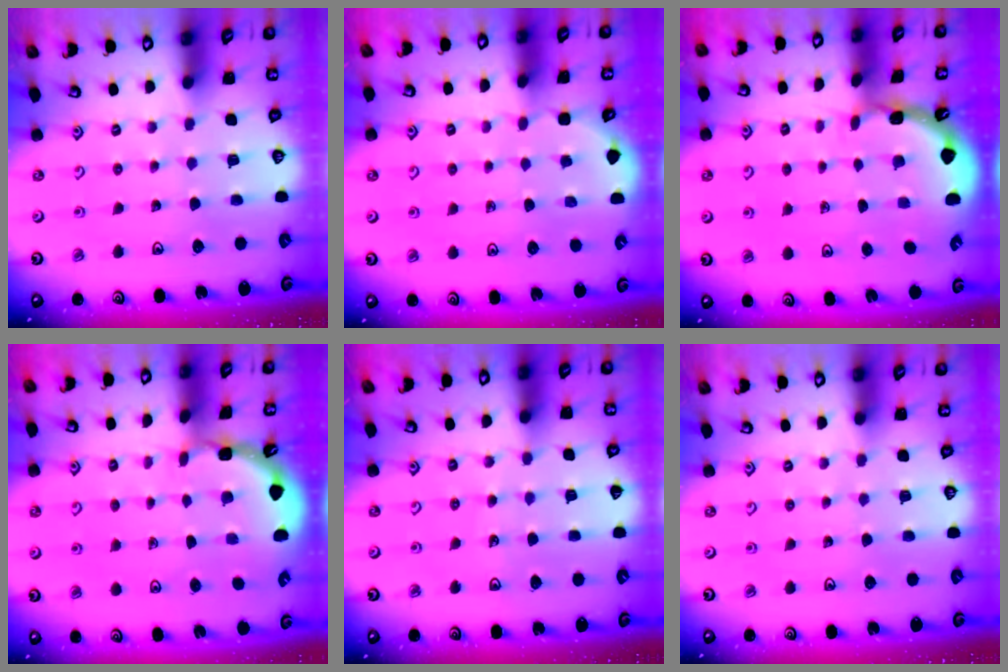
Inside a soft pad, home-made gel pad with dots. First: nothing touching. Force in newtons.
{"total": 2.4, "press": 2.4, "slide": 0.1}
{"total": 1.8, "press": 1.8, "slide": 0.1}
{"total": 1.6, "press": 1.6, "slide": 0.1}
{"total": 3.6, "press": 3.6, "slide": 0.4}
{"total": 0.0}